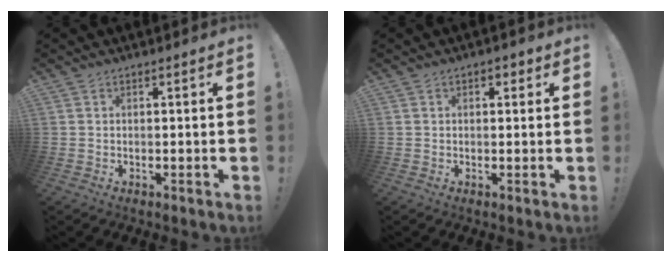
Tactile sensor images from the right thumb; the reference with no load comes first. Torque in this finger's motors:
{"motor_torque": [0.01, -0.05, 0.04, -0.04, 0.00]}